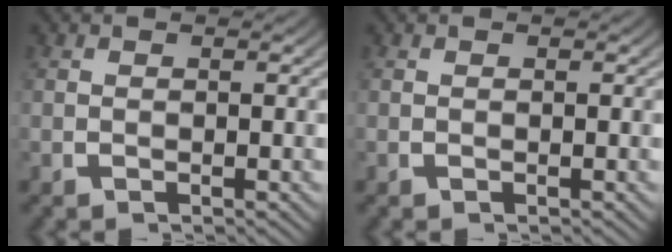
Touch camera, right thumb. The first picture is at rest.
{"total": 0.0}